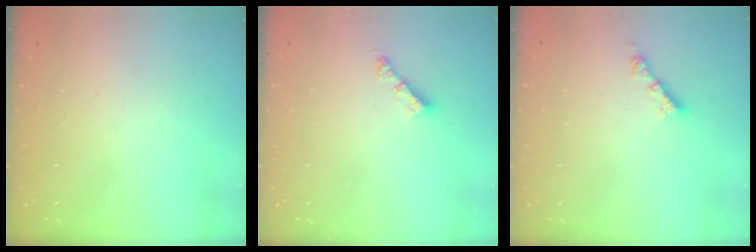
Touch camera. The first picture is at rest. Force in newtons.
{"total": 4.2, "press": 4.2, "slide": 0.3}
{"total": 3.3, "press": 3.3, "slide": 0.2}